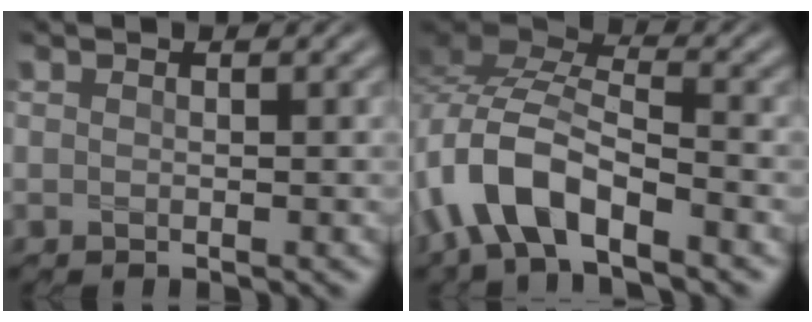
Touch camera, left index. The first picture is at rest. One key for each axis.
{"total": 9.3, "fx": -4.8, "fy": 4.2, "fz": 6.8, "tx": -0.139, "ty": 0.008, "tz": -0.103}